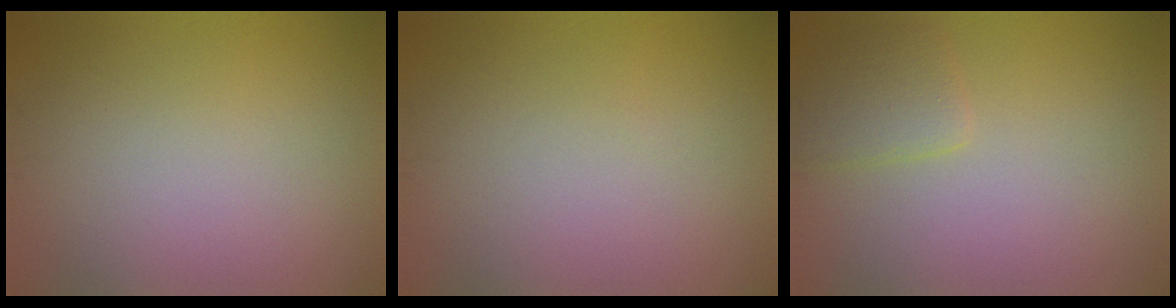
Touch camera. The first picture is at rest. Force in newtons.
{"total": 0.0}
{"total": 2.1, "press": 2.1, "slide": 0.2}